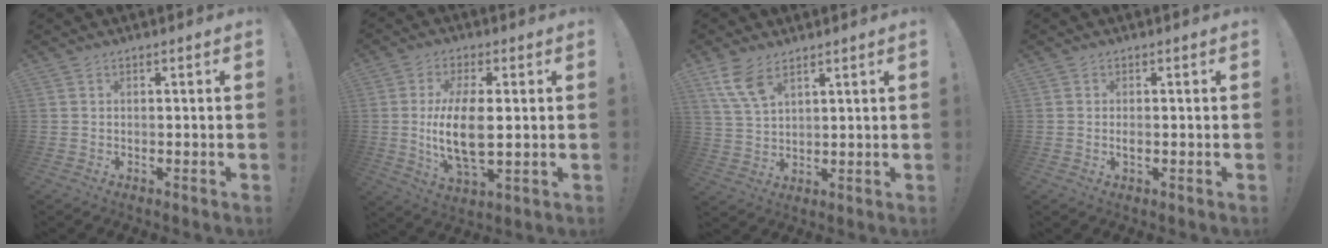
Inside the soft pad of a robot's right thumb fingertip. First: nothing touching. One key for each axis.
{"total": 13.2, "fx": 0.3, "fy": 5.8, "fz": 11.9, "tx": -0.240, "ty": -0.018, "tz": -0.003}
{"total": 8.7, "fx": 5.5, "fy": 4.4, "fz": 5.0, "tx": -0.097, "ty": -0.020, "tz": 0.110}
{"total": 1.4, "fx": -0.3, "fy": 0.5, "fz": 1.3, "tx": -0.021, "ty": 0.000, "tz": -0.006}